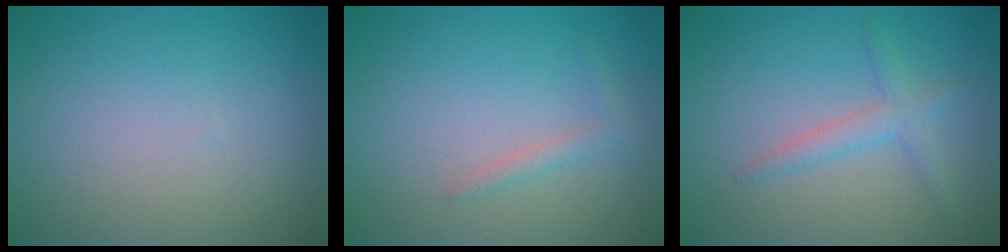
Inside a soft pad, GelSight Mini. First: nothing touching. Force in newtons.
{"total": 1.1, "press": 1.1, "slide": 0.0}
{"total": 2.1, "press": 2.1, "slide": 0.1}